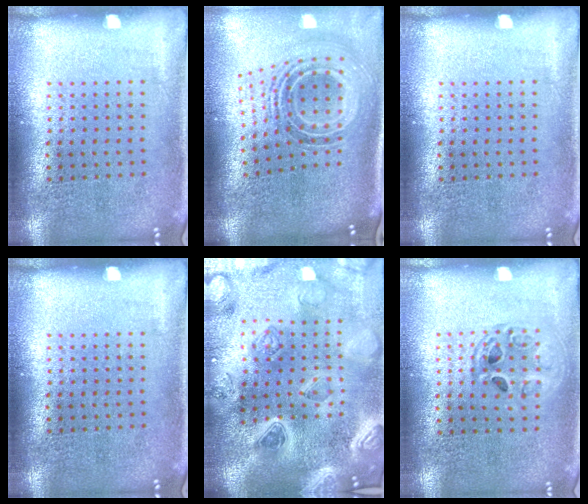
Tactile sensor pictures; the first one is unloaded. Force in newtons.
{"total": 1.7, "press": 1.3, "slide": 1.1}
{"total": 0.0}
{"total": 0.0}
{"total": 5.1, "press": 4.3, "slide": 2.6}
{"total": 1.5, "press": 1.3, "slide": 0.7}